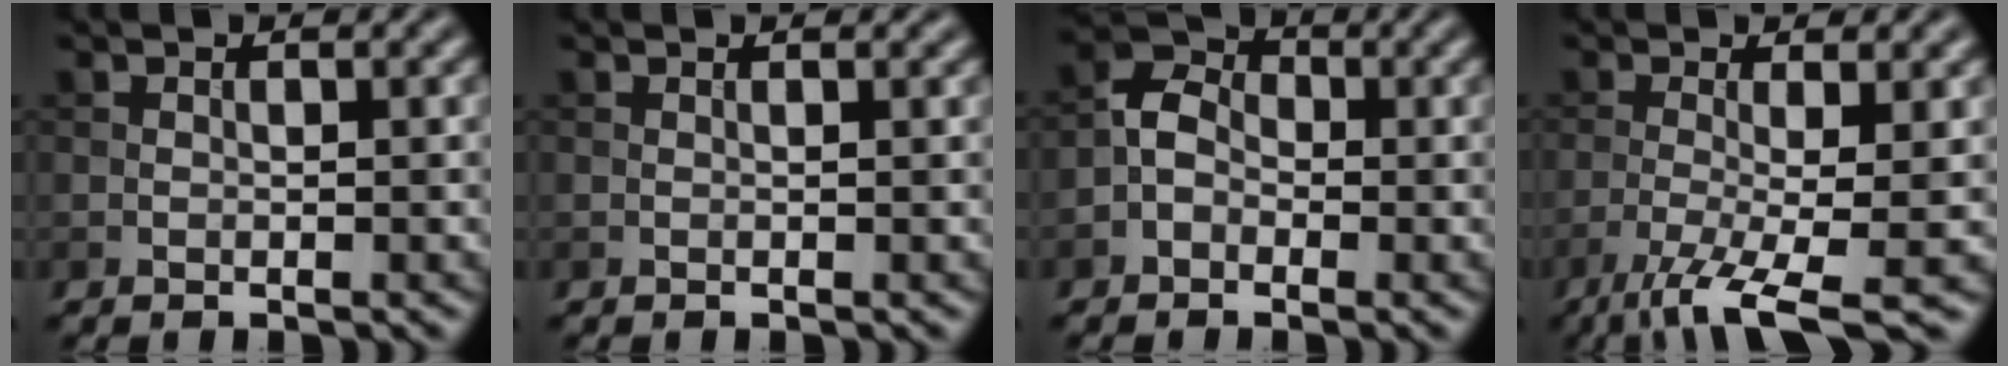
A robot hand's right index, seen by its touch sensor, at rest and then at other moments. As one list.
[{"total": 0.0}, {"total": 3.0, "force": [-1.0, 2.3, 1.6], "torque": [-0.027, 0.012, -0.028]}, {"total": 6.8, "force": [-3.3, 1.4, 5.7], "torque": [-0.096, -0.009, -0.067]}]